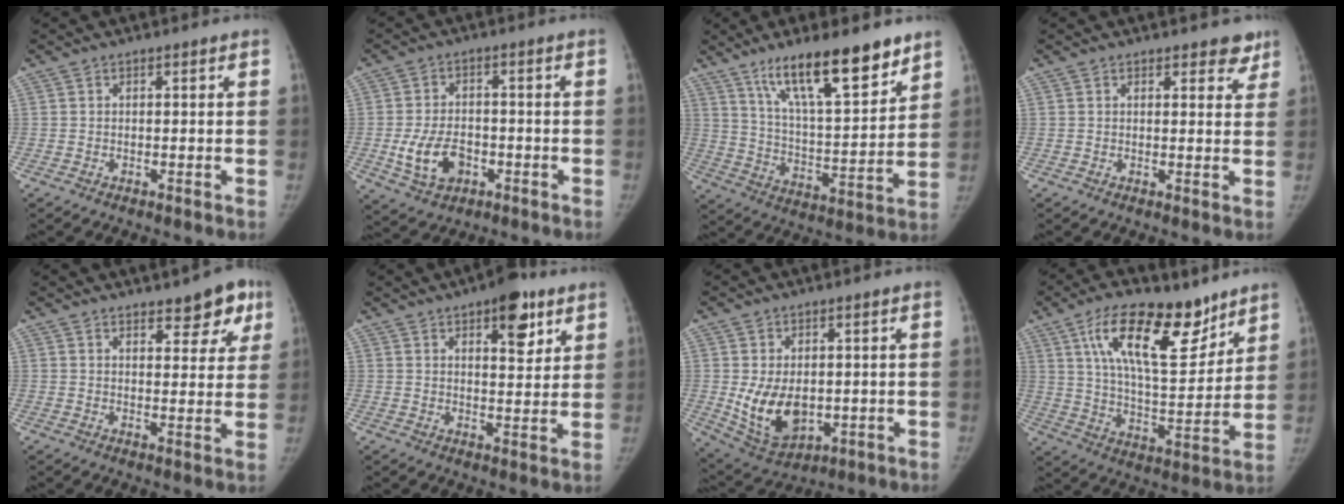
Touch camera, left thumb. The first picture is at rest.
{"total": 8.6, "force": [-2.5, 5.8, 5.8], "torque": [-0.100, 0.011, -0.037]}
{"total": 18.7, "force": [12.6, 4.8, 12.9], "torque": [-0.182, -0.066, 0.220]}
{"total": 3.9, "force": [3.0, 1.8, 1.6], "torque": [0.011, -0.015, 0.030]}
{"total": 7.6, "force": [4.8, 3.3, 4.9], "torque": [-0.023, -0.023, 0.060]}
{"total": 9.3, "force": [5.2, 3.9, 6.7], "torque": [-0.066, -0.024, 0.071]}
{"total": 10.9, "force": [-0.7, 7.2, 8.2], "torque": [-0.123, -0.015, 0.011]}
{"total": 19.7, "force": [11.5, 8.3, 13.7], "torque": [-0.192, -0.059, 0.201]}